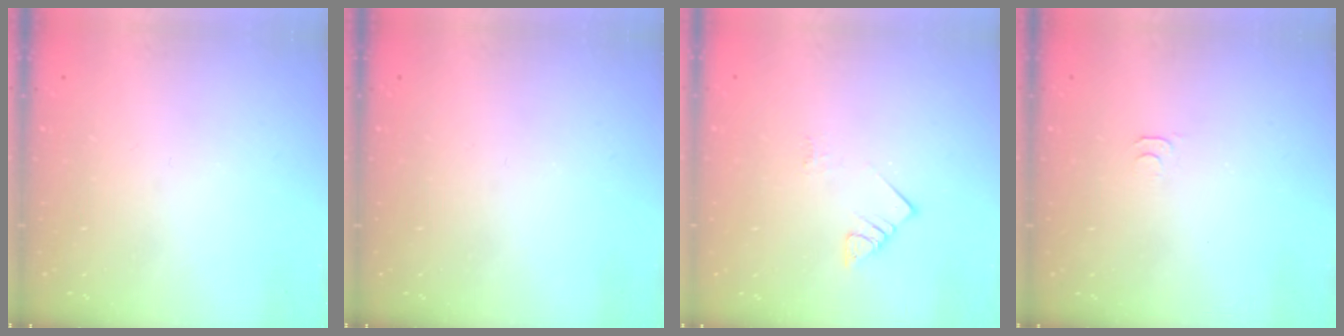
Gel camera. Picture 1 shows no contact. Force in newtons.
{"total": 0.0}
{"total": 3.6, "press": 3.6, "slide": 0.6}
{"total": 2.8, "press": 2.7, "slide": 0.5}